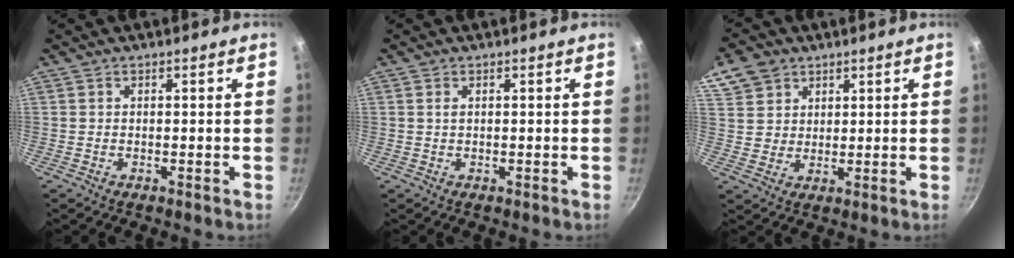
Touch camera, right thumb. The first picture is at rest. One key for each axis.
{"total": 0.8, "fx": 0.3, "fy": 0.4, "fz": 0.6, "tx": -0.012, "ty": 0.002, "tz": 0.005}
{"total": 7.8, "fx": 4.4, "fy": 6.1, "fz": 2.3, "tx": -0.017, "ty": -0.005, "tz": 0.084}